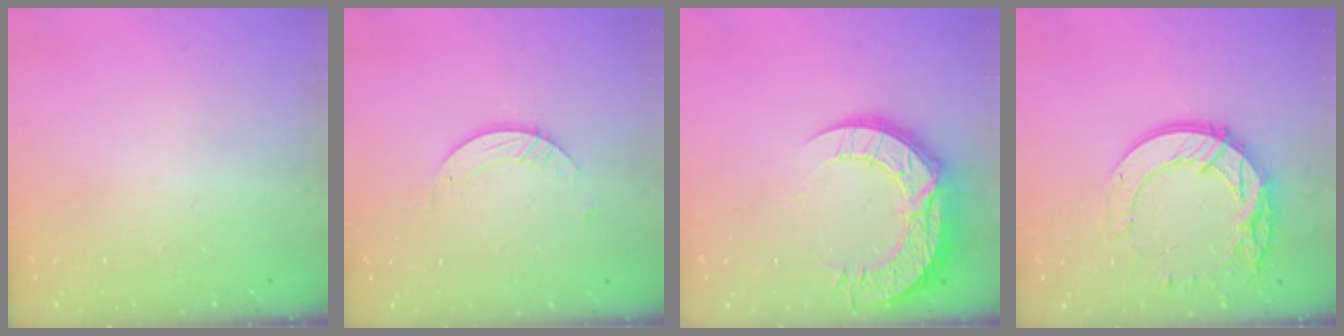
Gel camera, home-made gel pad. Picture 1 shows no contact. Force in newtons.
{"total": 3.7, "press": 3.7, "slide": 0.3}
{"total": 16.3, "press": 16.3, "slide": 1.4}
{"total": 16.8, "press": 16.8, "slide": 1.4}